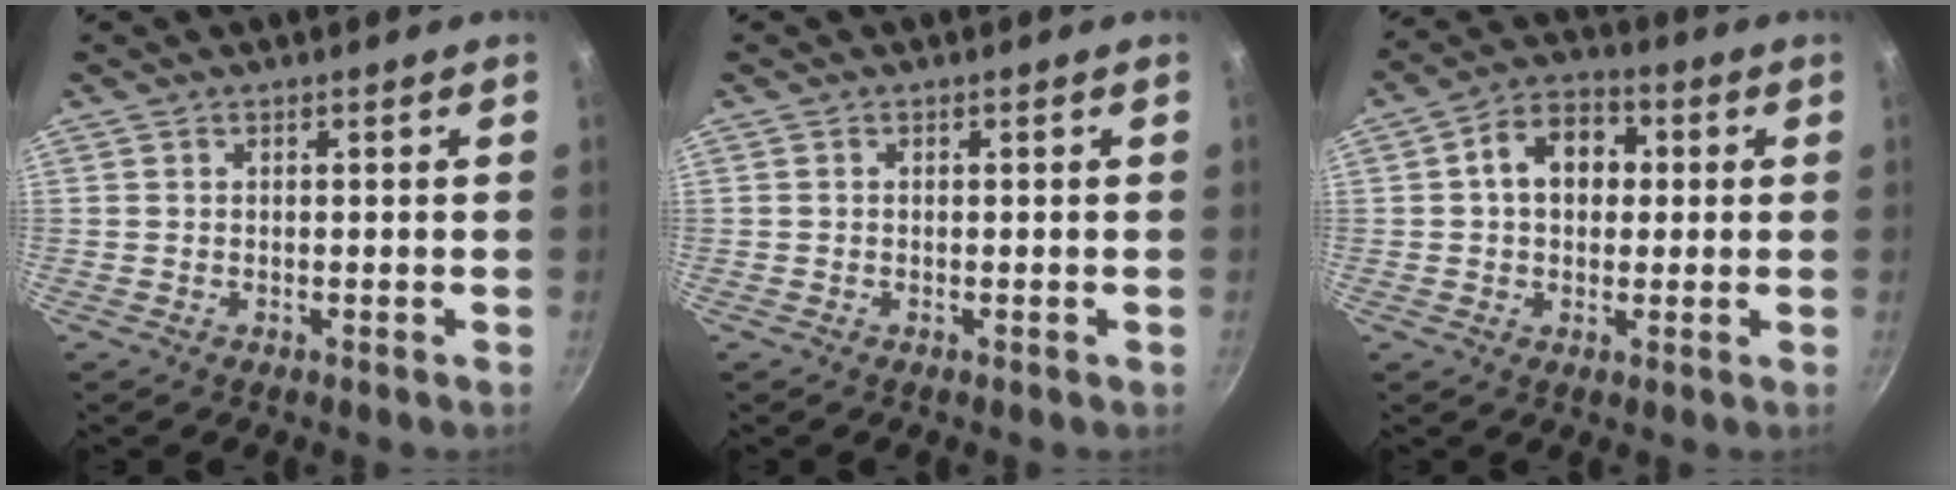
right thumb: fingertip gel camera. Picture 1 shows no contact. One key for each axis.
{"total": 0.0}
{"total": 9.9, "fx": 1.5, "fy": 7.3, "fz": 6.6, "tx": -0.067, "ty": 0.021, "tz": 0.008}